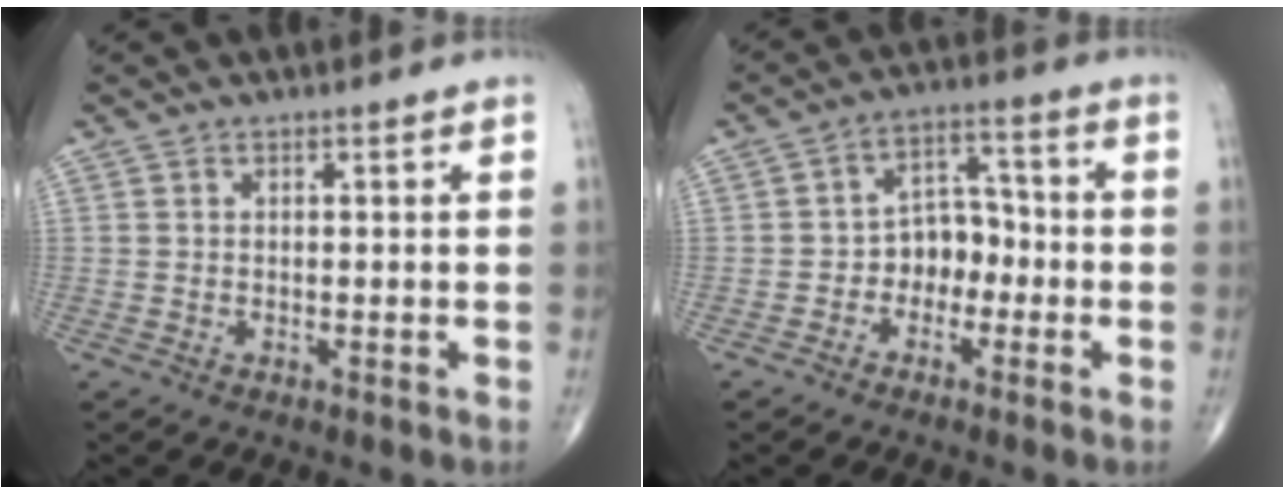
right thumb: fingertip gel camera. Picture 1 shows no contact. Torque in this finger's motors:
{"motor_torque": [-0.21, 0.45, 0.23, -0.19, 0.07]}